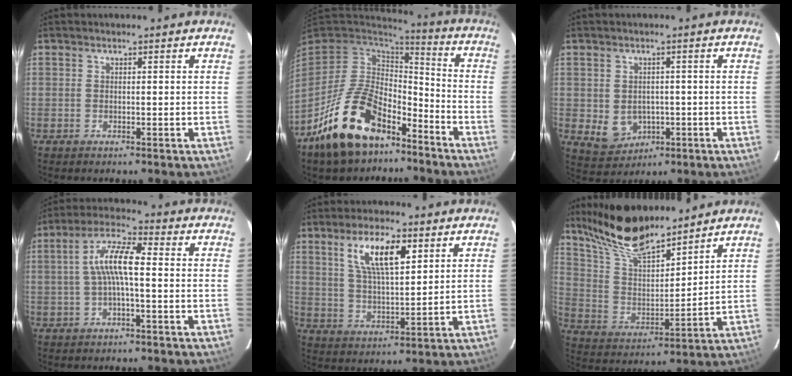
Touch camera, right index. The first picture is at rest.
{"total": 19.3, "force": [-12.0, 10.3, 11.1], "torque": [-0.232, 0.002, -0.193]}
{"total": 6.0, "force": [-1.2, 5.2, 2.8], "torque": [-0.065, 0.000, 0.002]}
{"total": 8.0, "force": [-0.3, 1.7, 7.8], "torque": [-0.161, 0.019, -0.006]}
{"total": 10.4, "force": [5.0, 3.2, 8.5], "torque": [-0.156, 0.009, 0.094]}
{"total": 17.4, "force": [14.2, 5.3, 8.6], "torque": [-0.168, 0.015, 0.266]}